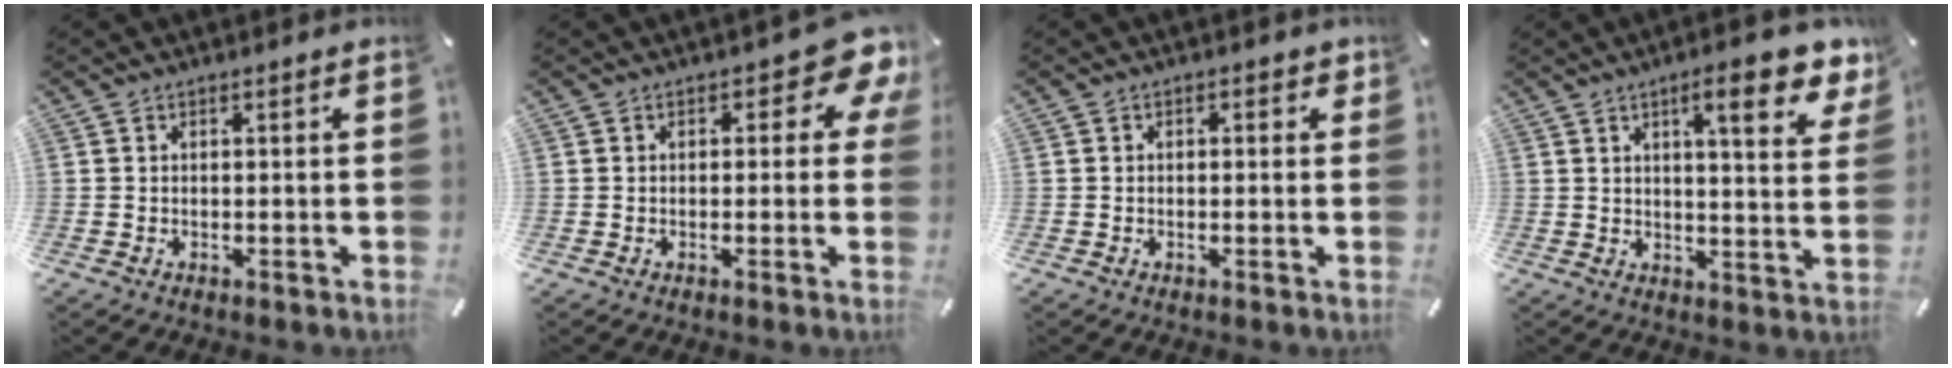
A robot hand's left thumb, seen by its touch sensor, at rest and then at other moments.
{"total": 7.4, "force": [2.8, 3.8, 5.8], "torque": [-0.065, -0.012, 0.044]}
{"total": 1.2, "force": [-0.2, 0.9, 0.8], "torque": [-0.014, 0.005, -0.006]}
{"total": 12.1, "force": [6.8, 3.1, 9.4], "torque": [-0.130, -0.035, 0.106]}